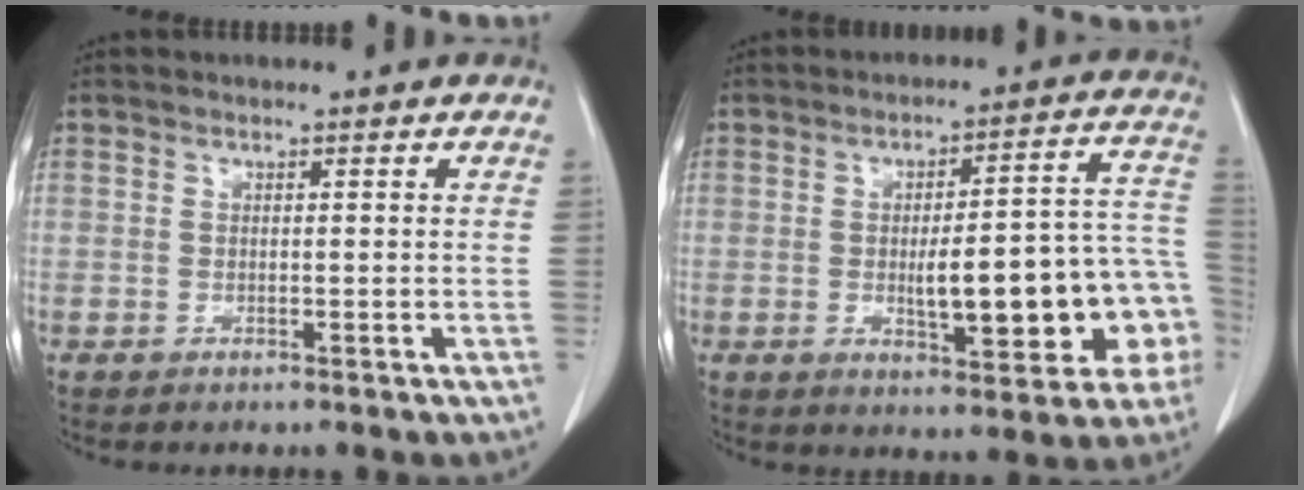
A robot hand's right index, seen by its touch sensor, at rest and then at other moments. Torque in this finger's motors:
{"motor_torque": [0.31, 0.01, 0.18, 0.08]}